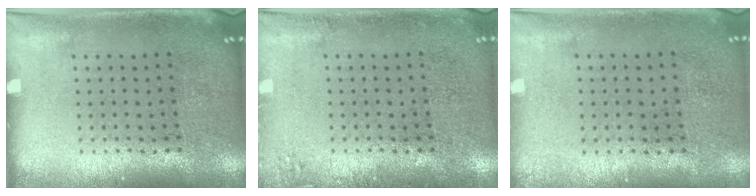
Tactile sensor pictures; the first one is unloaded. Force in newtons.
{"total": 1.0, "press": 1.0, "slide": 0.3}
{"total": 0.0}